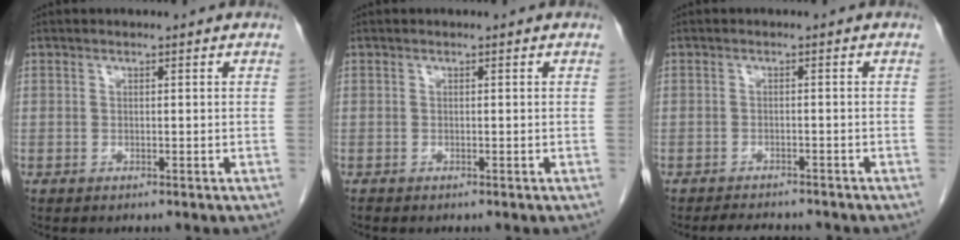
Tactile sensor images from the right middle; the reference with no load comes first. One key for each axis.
{"total": 0.0}
{"total": 5.1, "fx": -4.7, "fy": 1.1, "fz": 1.6, "tx": -0.025, "ty": -0.009, "tz": -0.066}